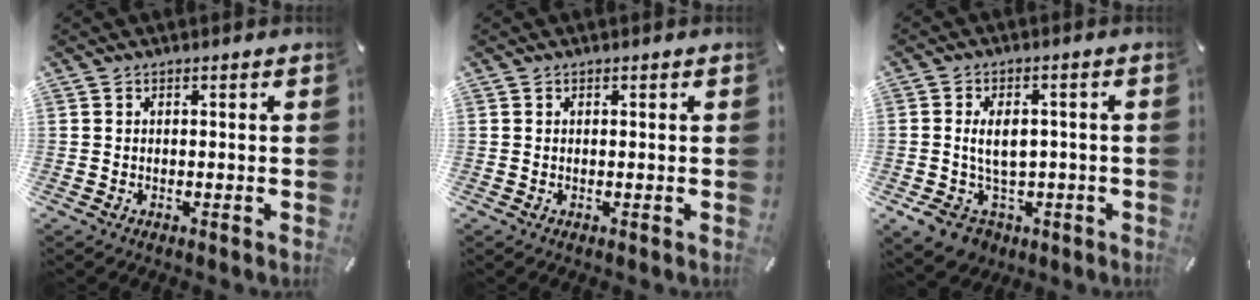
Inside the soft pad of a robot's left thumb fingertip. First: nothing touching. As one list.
[{"total": 0.0}, {"total": 10.2, "force": [-0.9, 7.8, 6.5], "torque": [-0.112, 0.011, -0.012]}]